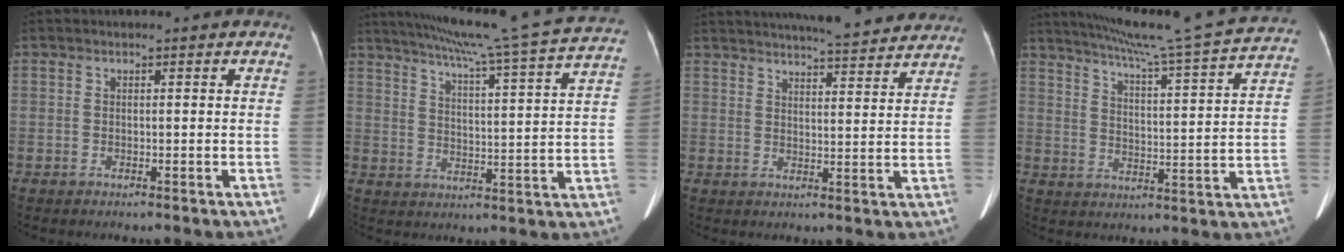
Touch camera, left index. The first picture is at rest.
{"total": 23.6, "force": [20.7, -1.5, 11.1], "torque": [-0.182, -0.040, 0.269]}
{"total": 18.6, "force": [17.0, 2.2, 7.3], "torque": [-0.111, 0.007, 0.218]}
{"total": 22.2, "force": [20.0, -1.3, 9.5], "torque": [-0.157, -0.042, 0.259]}